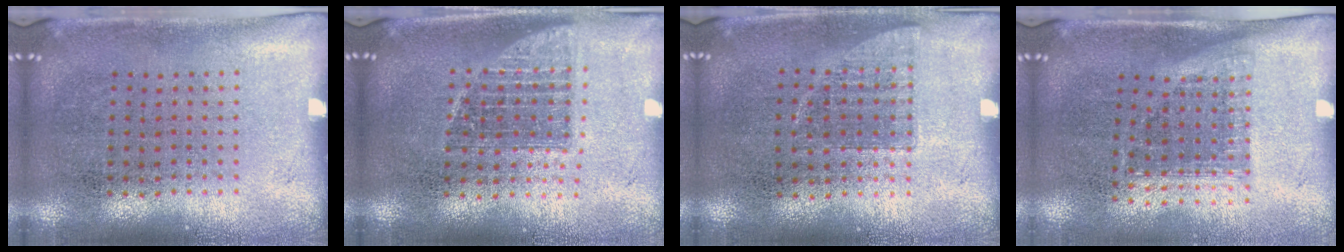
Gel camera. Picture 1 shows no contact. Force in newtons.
{"total": 1.3, "press": 1.1, "slide": 0.8}
{"total": 0.6, "press": 0.5, "slide": 0.2}
{"total": 1.1, "press": 0.9, "slide": 0.6}